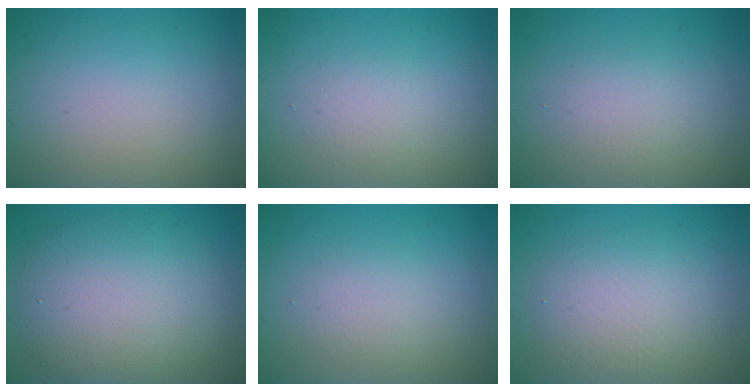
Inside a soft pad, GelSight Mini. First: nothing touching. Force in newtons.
{"total": 1.6, "press": 1.6, "slide": 0.0}
{"total": 1.8, "press": 1.8, "slide": 0.1}
{"total": 7.8, "press": 7.8, "slide": 0.4}
{"total": 1.7, "press": 1.6, "slide": 0.1}
{"total": 3.6, "press": 3.6, "slide": 0.4}